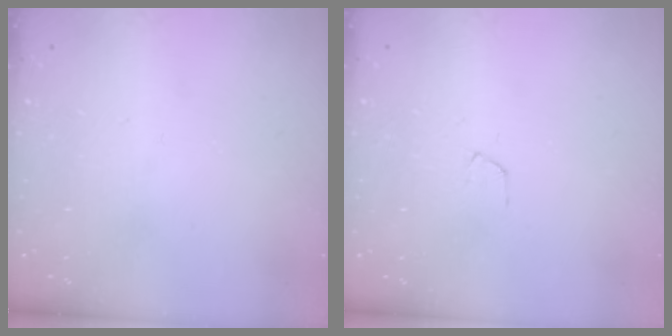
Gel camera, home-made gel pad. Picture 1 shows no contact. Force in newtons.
{"total": 4.3, "press": 4.3, "slide": 0.3}